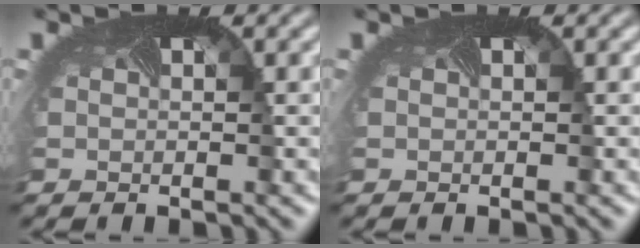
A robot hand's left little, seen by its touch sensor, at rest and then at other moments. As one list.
[{"total": 0.0}]